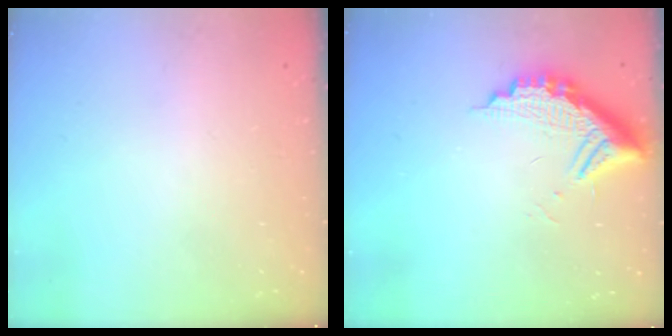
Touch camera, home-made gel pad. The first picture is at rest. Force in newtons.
{"total": 11.7, "press": 11.6, "slide": 1.2}